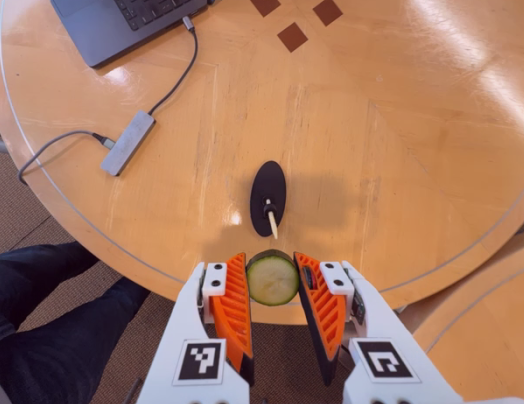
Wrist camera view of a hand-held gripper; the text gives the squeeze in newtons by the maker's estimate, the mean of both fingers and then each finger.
{"total": 7.7, "left": 7.4, "right": 8.1}